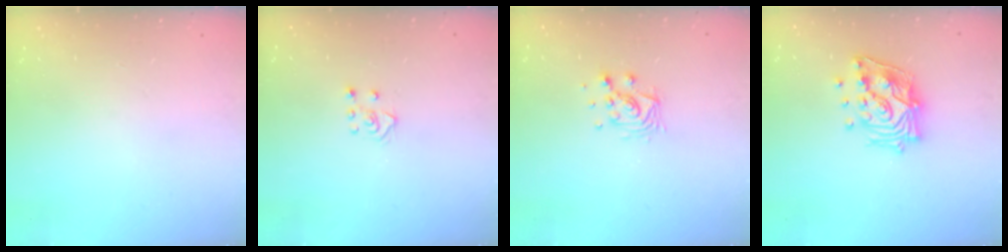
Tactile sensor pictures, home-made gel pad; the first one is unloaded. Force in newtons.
{"total": 4.3, "press": 4.2, "slide": 0.5}
{"total": 9.8, "press": 9.8, "slide": 0.6}
{"total": 16.7, "press": 16.7, "slide": 1.2}